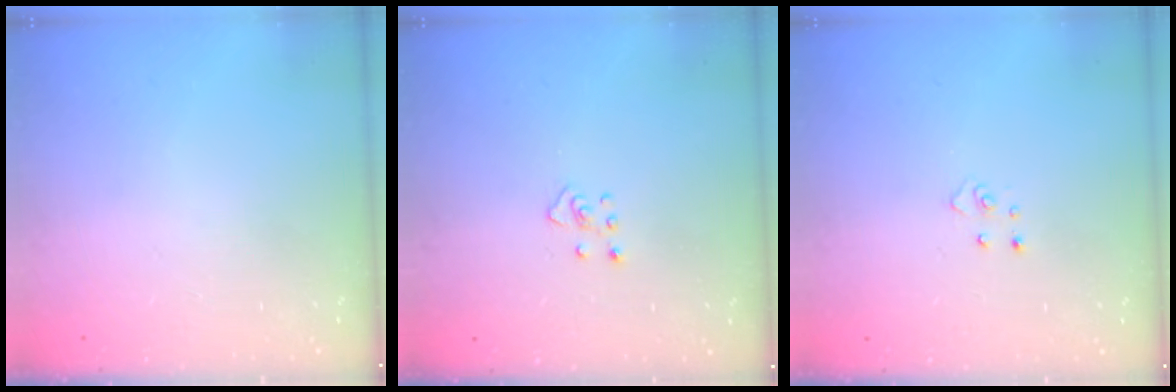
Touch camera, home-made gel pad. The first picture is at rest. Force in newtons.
{"total": 3.4, "press": 3.3, "slide": 0.6}
{"total": 3.7, "press": 3.7, "slide": 0.3}